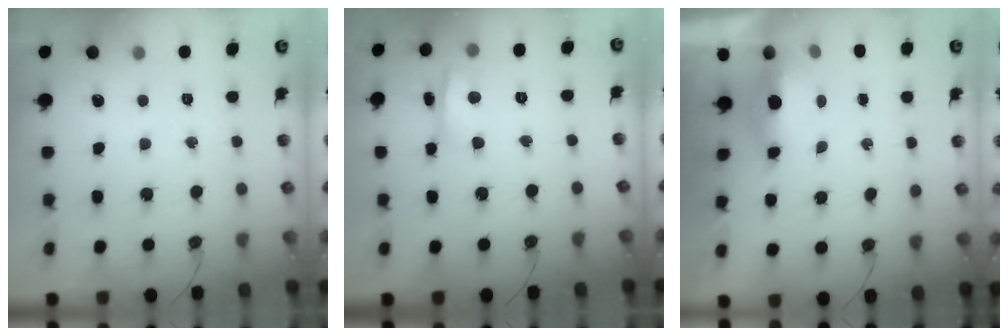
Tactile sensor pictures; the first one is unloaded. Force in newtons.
{"total": 6.5, "press": 6.3, "slide": 1.6}
{"total": 9.6, "press": 6.1, "slide": 7.4}